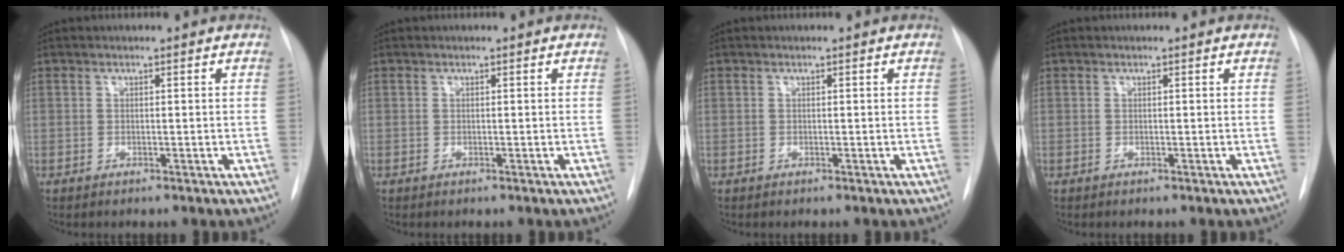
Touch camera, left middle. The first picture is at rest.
{"total": 0.0}
{"total": 0.0}
{"total": 0.0}